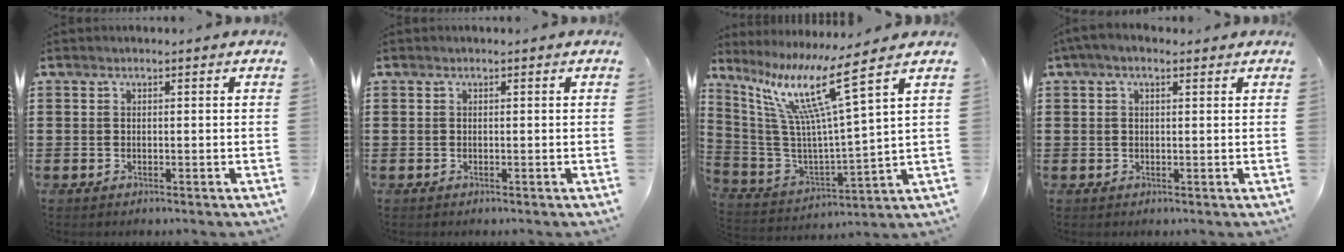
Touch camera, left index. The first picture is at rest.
{"total": 0.0}
{"total": 12.8, "force": [7.8, 0.3, 10.1], "torque": [-0.227, -0.044, 0.119]}
{"total": 1.9, "force": [0.8, 0.8, 1.6], "torque": [-0.032, 0.007, 0.012]}